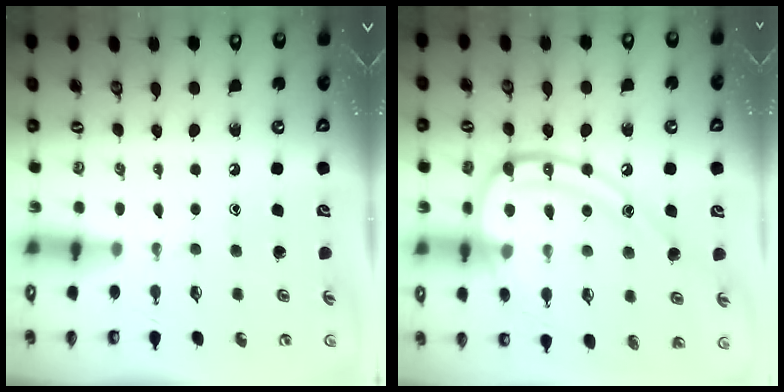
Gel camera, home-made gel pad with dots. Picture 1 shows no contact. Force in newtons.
{"total": 19.7, "press": 19.6, "slide": 1.9}